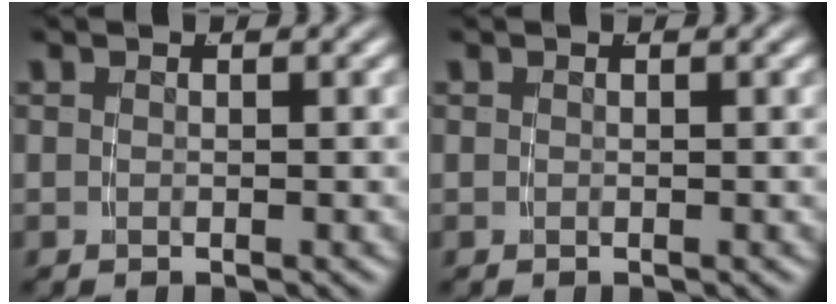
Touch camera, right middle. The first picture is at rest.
{"total": 0.0}